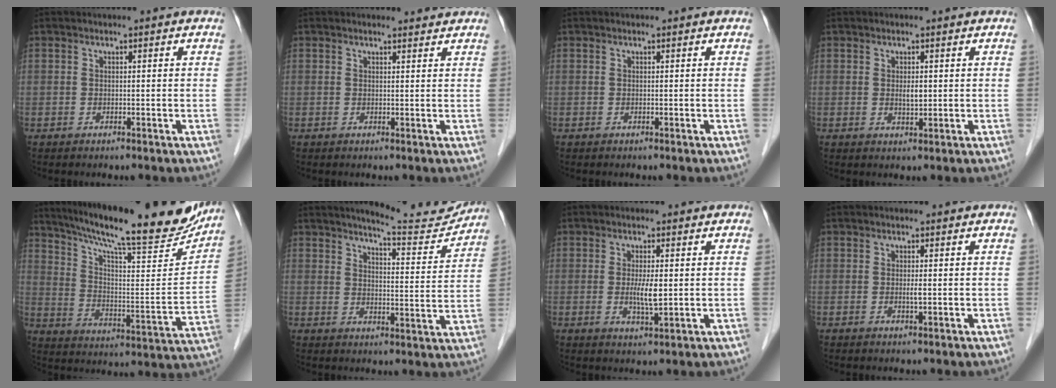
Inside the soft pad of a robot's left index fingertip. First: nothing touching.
{"total": 1.9, "force": [1.9, 0.3, 0.0], "torque": [-0.010, -0.002, 0.020]}
{"total": 0.0}
{"total": 1.6, "force": [0.4, 0.6, 1.4], "torque": [-0.027, -0.003, 0.008]}
{"total": 26.7, "force": [22.9, 3.2, 13.3], "torque": [-0.220, -0.038, 0.318]}
{"total": 10.9, "force": [10.6, 0.8, 2.5], "torque": [-0.030, -0.023, 0.132]}
{"total": 3.6, "force": [0.2, 0.6, 3.5], "torque": [-0.068, -0.006, 0.004]}
{"total": 0.9, "force": [0.1, 0.0, 0.9], "torque": [-0.021, -0.002, 0.000]}